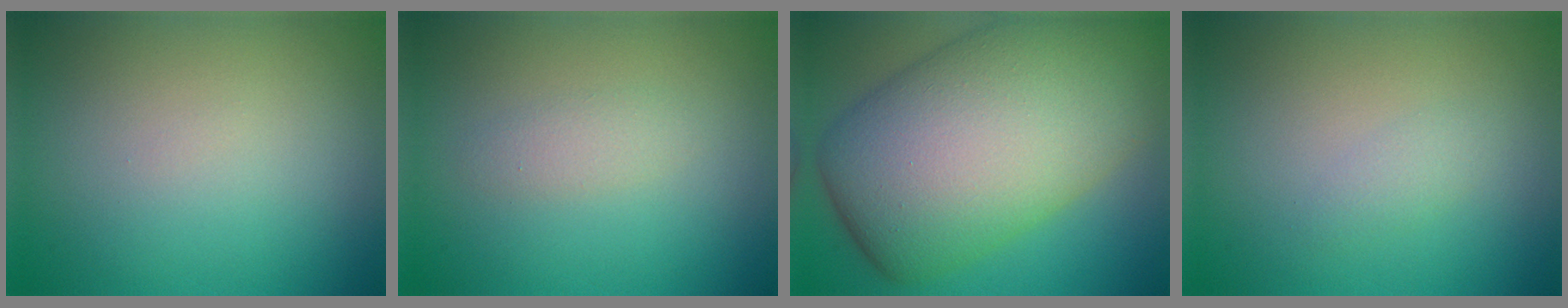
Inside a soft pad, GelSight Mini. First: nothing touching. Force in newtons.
{"total": 1.3, "press": 1.3, "slide": 0.0}
{"total": 16.5, "press": 16.4, "slide": 0.7}
{"total": 1.1, "press": 1.1, "slide": 0.0}